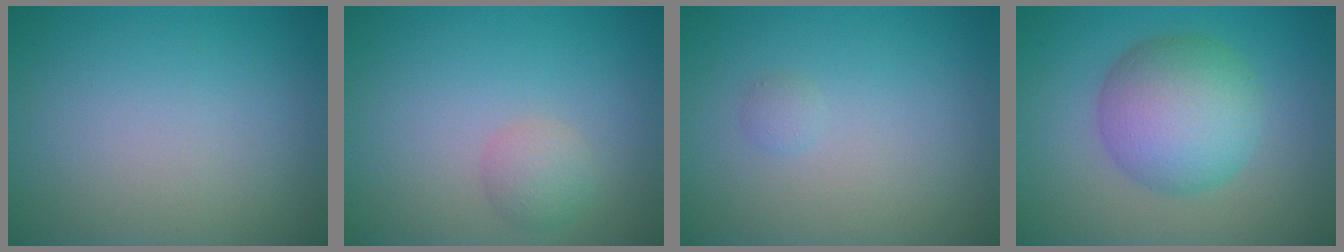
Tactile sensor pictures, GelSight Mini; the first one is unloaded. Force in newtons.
{"total": 1.9, "press": 1.9, "slide": 0.1}
{"total": 0.6, "press": 0.6, "slide": 0.0}
{"total": 7.0, "press": 7.0, "slide": 0.1}